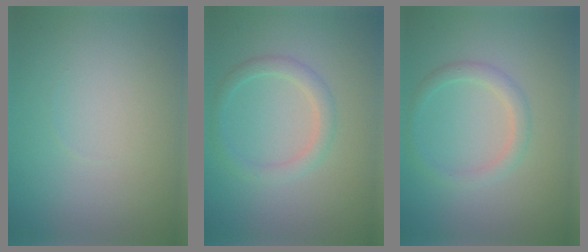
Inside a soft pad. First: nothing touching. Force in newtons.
{"total": 2.0, "press": 2.0, "slide": 0.1}
{"total": 1.9, "press": 1.8, "slide": 0.1}